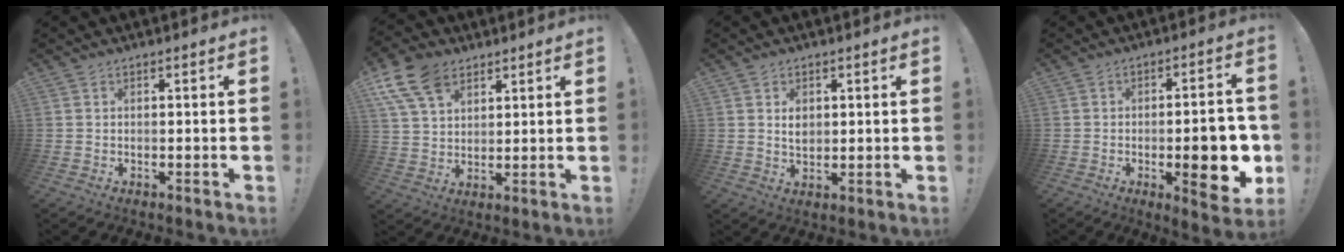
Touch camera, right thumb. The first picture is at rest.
{"total": 12.8, "force": [7.2, 8.0, 6.8], "torque": [-0.130, -0.026, 0.141]}
{"total": 3.4, "force": [0.9, 2.6, 1.9], "torque": [-0.019, -0.005, 0.013]}
{"total": 15.1, "force": [-3.3, 4.5, 14.0], "torque": [-0.167, 0.000, -0.040]}